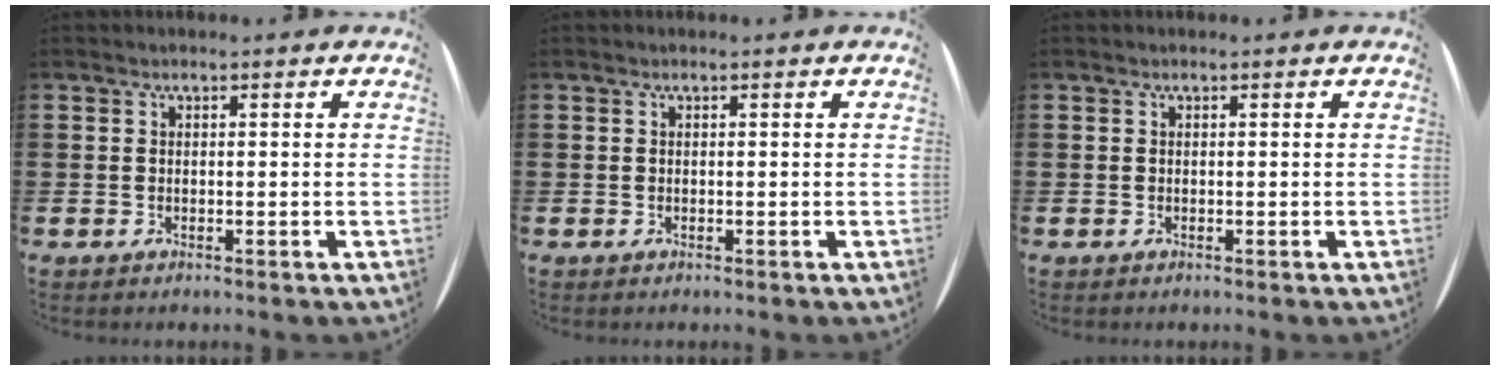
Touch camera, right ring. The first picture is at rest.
{"total": 0.0}
{"total": 0.0}